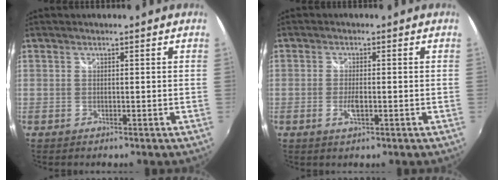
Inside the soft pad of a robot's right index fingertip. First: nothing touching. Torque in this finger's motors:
{"motor_torque": [0.30, 0.33, 0.05, 0.02]}